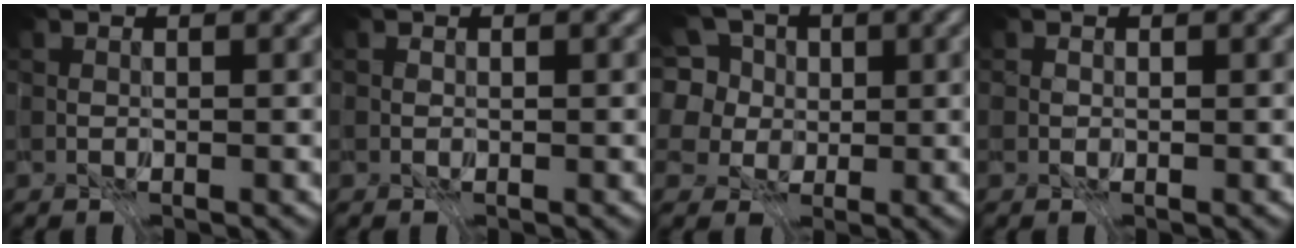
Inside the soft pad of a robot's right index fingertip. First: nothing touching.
{"total": 1.8, "force": [0.9, 1.2, 0.9], "torque": [-0.010, 0.007, 0.004]}
{"total": 5.3, "force": [2.3, 3.9, 2.7], "torque": [-0.066, 0.021, 0.010]}
{"total": 2.5, "force": [1.2, 1.8, 1.2], "torque": [-0.013, 0.008, 0.004]}